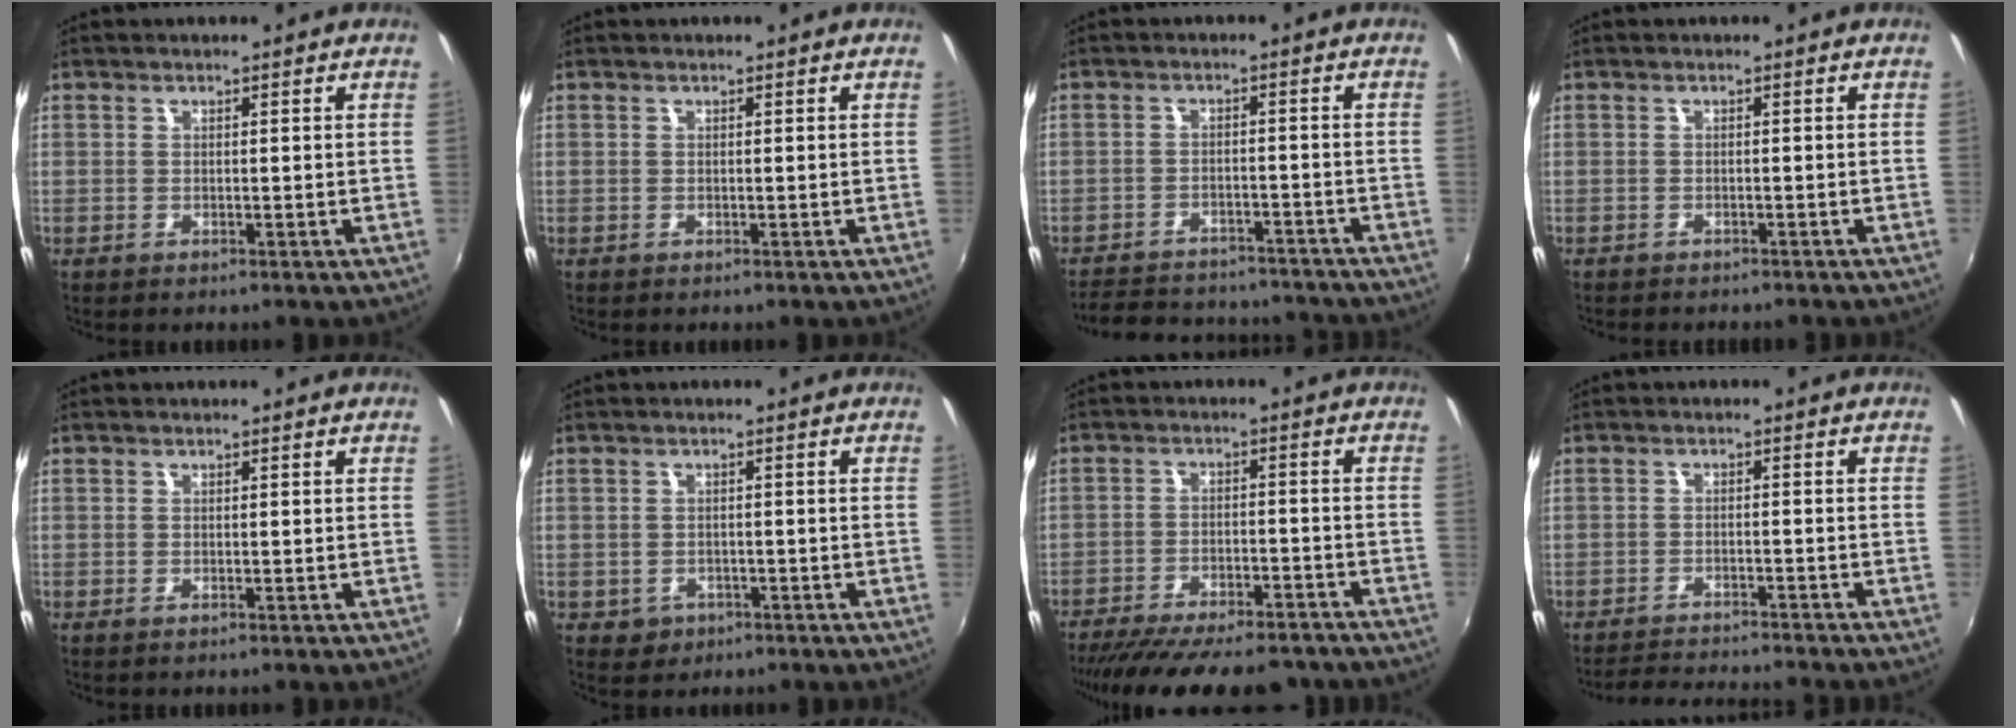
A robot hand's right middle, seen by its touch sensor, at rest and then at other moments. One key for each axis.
{"total": 0.0}
{"total": 17.9, "fx": -15.8, "fy": 5.5, "fz": 6.3, "tx": -0.137, "ty": 0.011, "tz": -0.207}
{"total": 2.9, "fx": -2.7, "fy": 0.7, "fz": 0.9, "tx": -0.023, "ty": -0.011, "tz": -0.039}
{"total": 0.0}
{"total": 3.1, "fx": -1.1, "fy": 2.8, "fz": 0.9, "tx": -0.025, "ty": -0.002, "tz": -0.011}
{"total": 20.5, "fx": -17.4, "fy": 6.0, "fz": 9.2, "tx": -0.182, "ty": -0.019, "tz": -0.237}
{"total": 7.2, "fx": -6.8, "fy": -0.4, "fz": 2.2, "tx": -0.056, "ty": -0.007, "tz": -0.105}